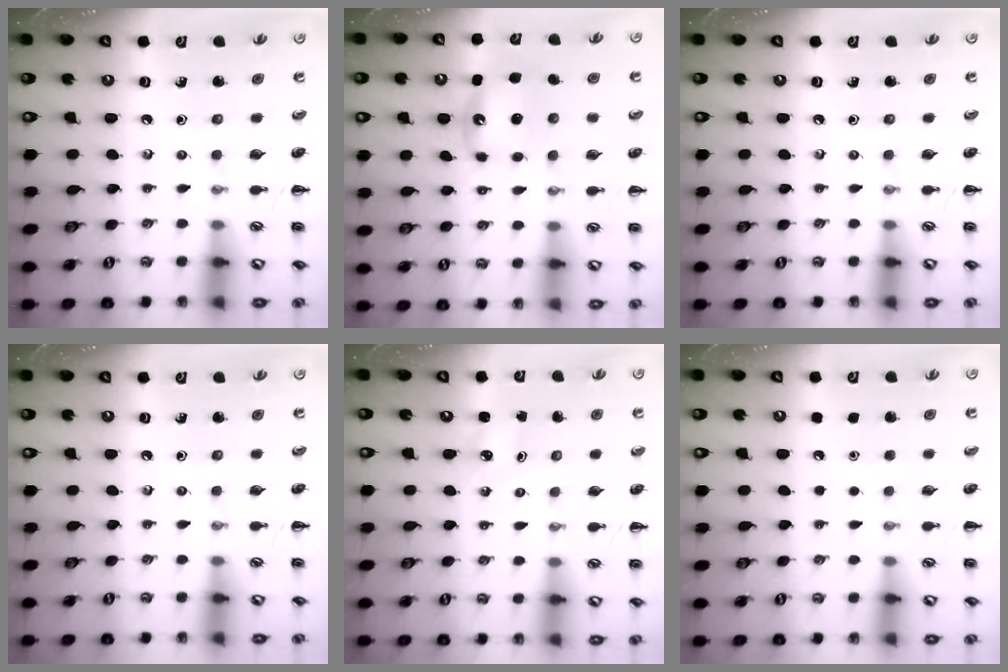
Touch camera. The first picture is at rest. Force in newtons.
{"total": 5.6, "press": 5.6, "slide": 0.9}
{"total": 0.0}
{"total": 0.0}
{"total": 2.2, "press": 2.1, "slide": 0.4}
{"total": 1.7, "press": 1.7, "slide": 0.1}